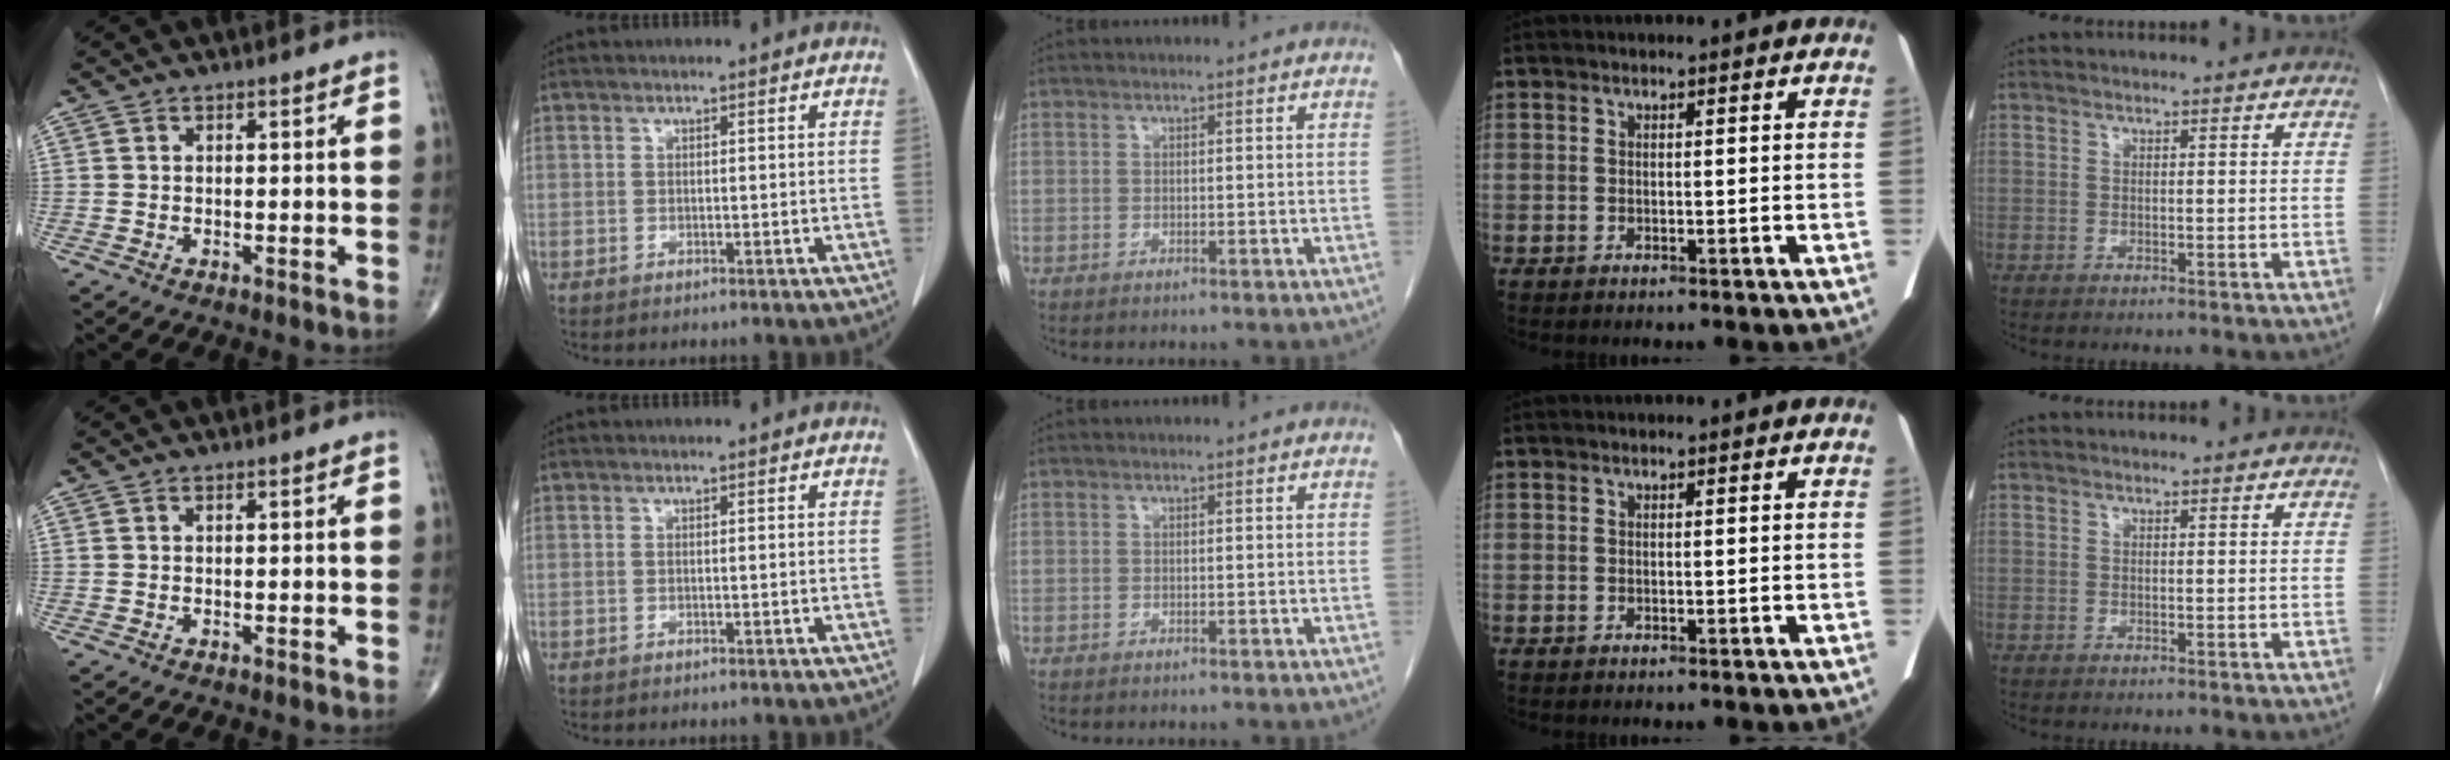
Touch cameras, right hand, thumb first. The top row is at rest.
{}